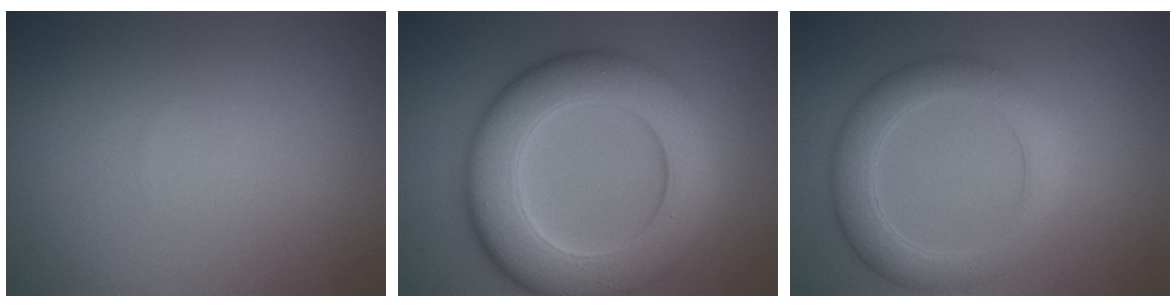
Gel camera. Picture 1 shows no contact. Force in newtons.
{"total": 11.1, "press": 11.1, "slide": 0.3}
{"total": 4.9, "press": 4.9, "slide": 0.4}